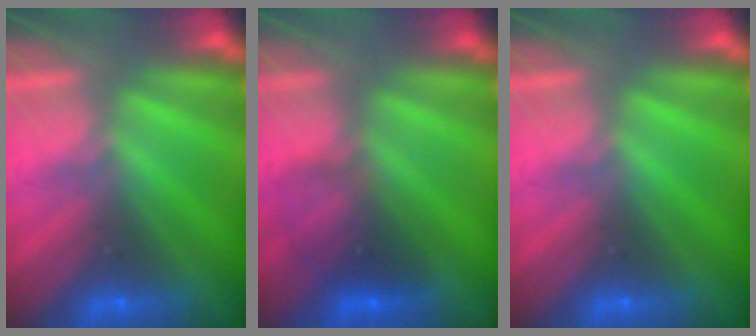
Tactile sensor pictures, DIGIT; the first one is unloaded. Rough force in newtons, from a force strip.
{"total": 3.0}
{"total": 0.0}